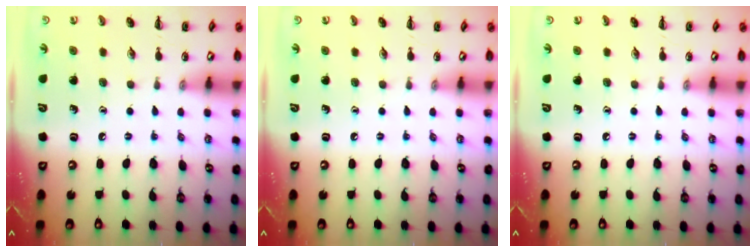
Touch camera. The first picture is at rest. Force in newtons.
{"total": 0.0}
{"total": 0.0}